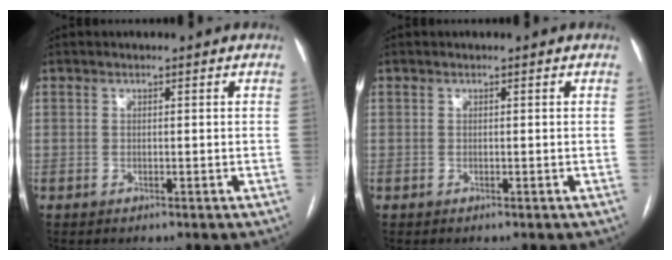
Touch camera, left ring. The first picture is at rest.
{"total": 0.0}